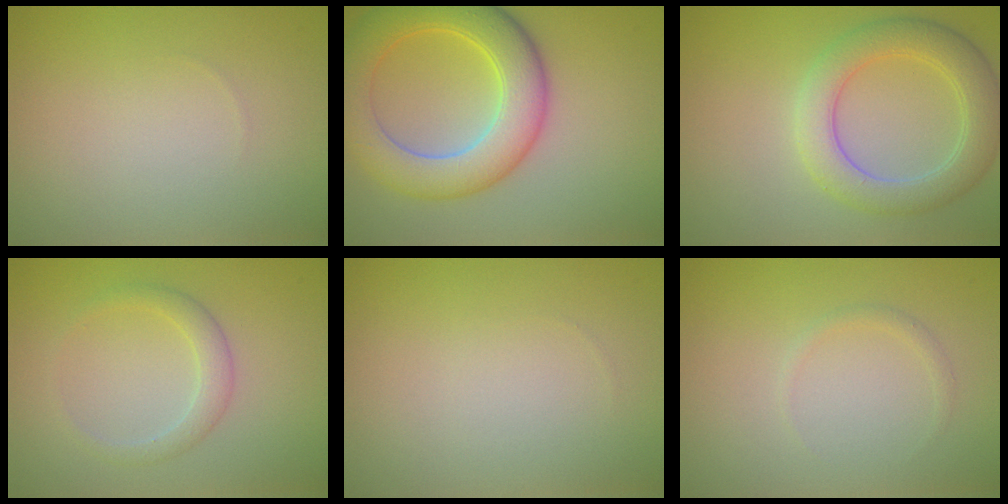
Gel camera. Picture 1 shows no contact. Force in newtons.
{"total": 7.6, "press": 7.6, "slide": 0.3}
{"total": 5.0, "press": 5.0, "slide": 0.4}
{"total": 1.9, "press": 1.9, "slide": 0.1}
{"total": 0.0}
{"total": 0.7, "press": 0.7, "slide": 0.1}